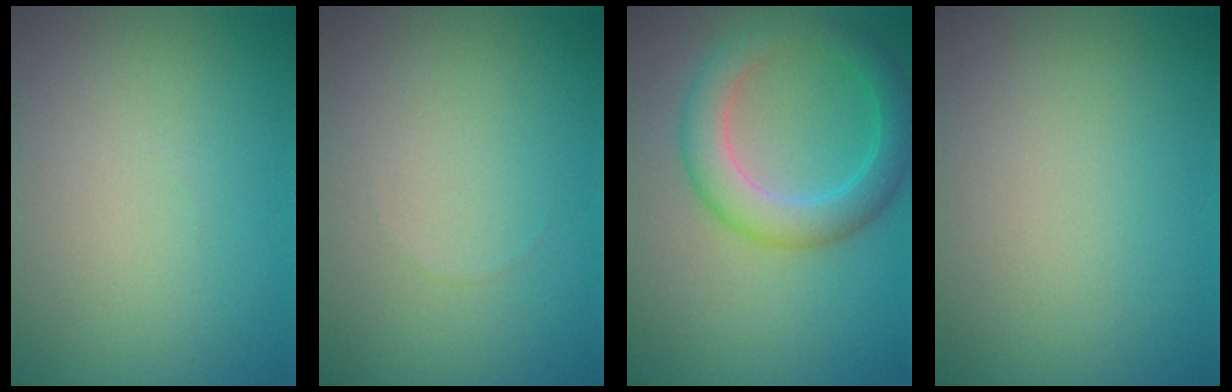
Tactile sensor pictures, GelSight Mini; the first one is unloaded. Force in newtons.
{"total": 0.0}
{"total": 4.7, "press": 4.7, "slide": 0.0}
{"total": 0.0}